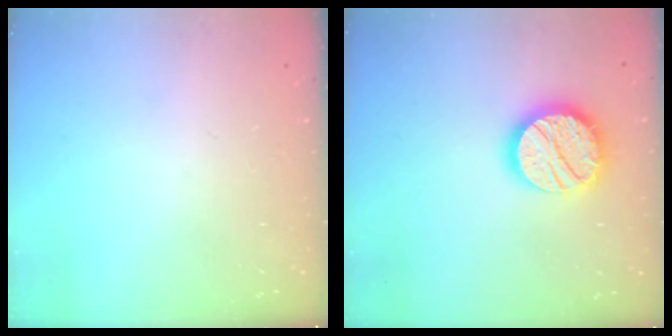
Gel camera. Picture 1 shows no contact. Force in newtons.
{"total": 17.8, "press": 17.7, "slide": 1.4}